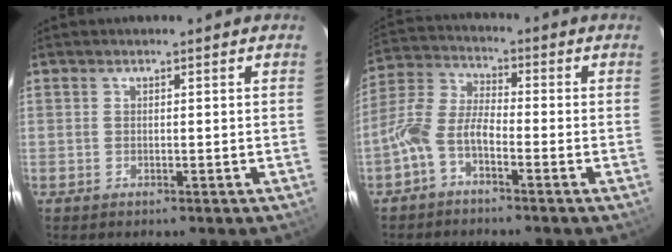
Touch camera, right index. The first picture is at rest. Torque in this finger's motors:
{"motor_torque": [1.18, -0.60, 0.66, 0.17]}